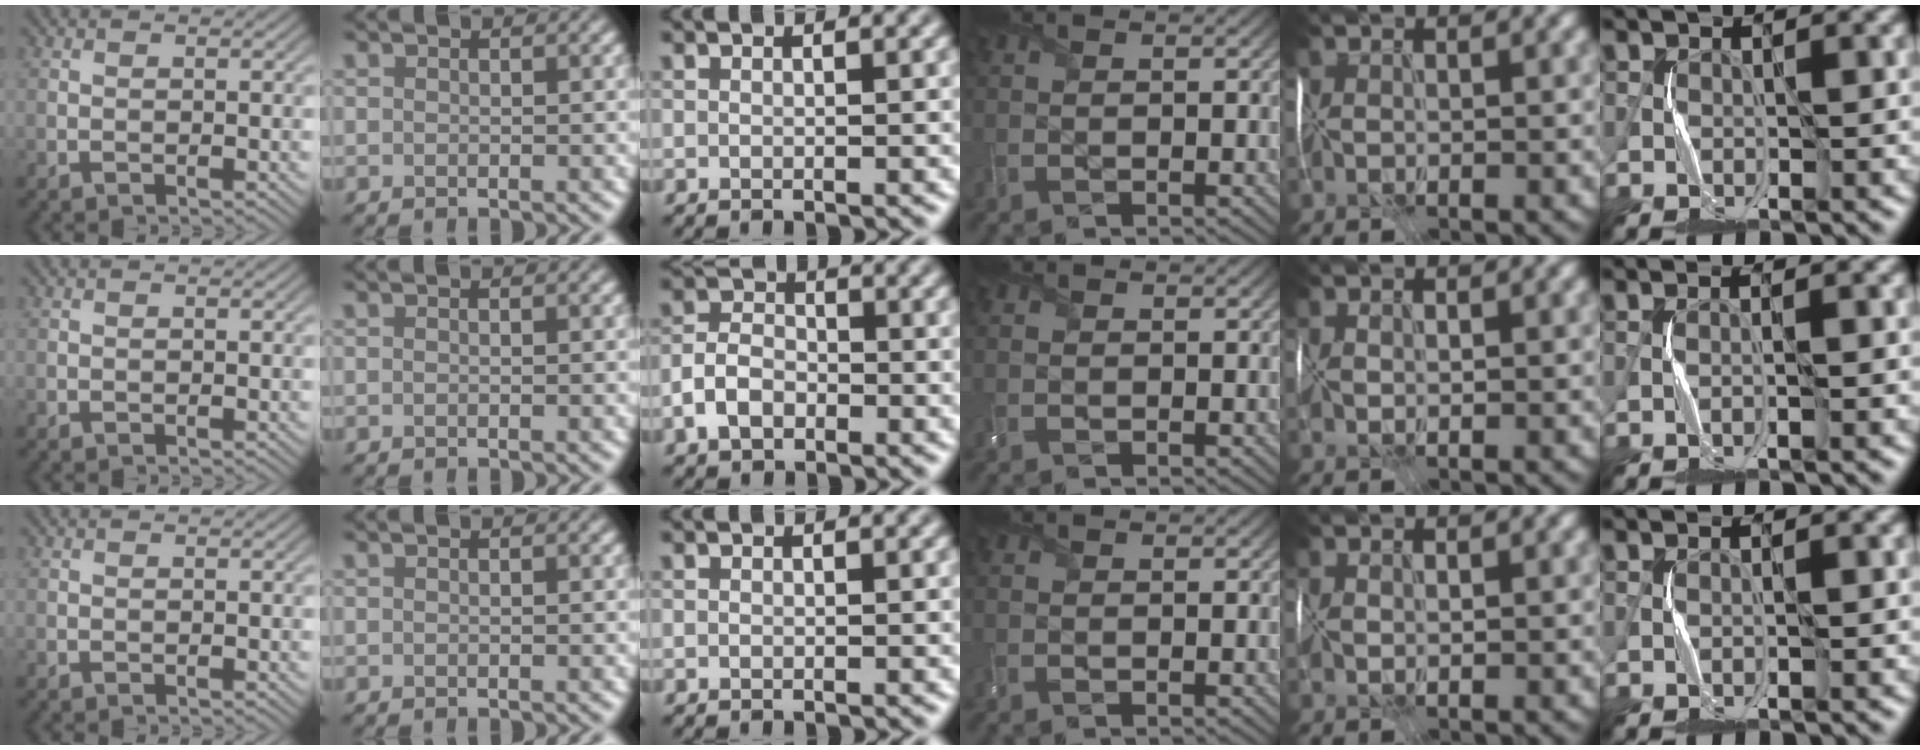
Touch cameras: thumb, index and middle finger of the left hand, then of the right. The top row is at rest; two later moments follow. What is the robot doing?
{"motion": "wrap", "object": "scarf"}